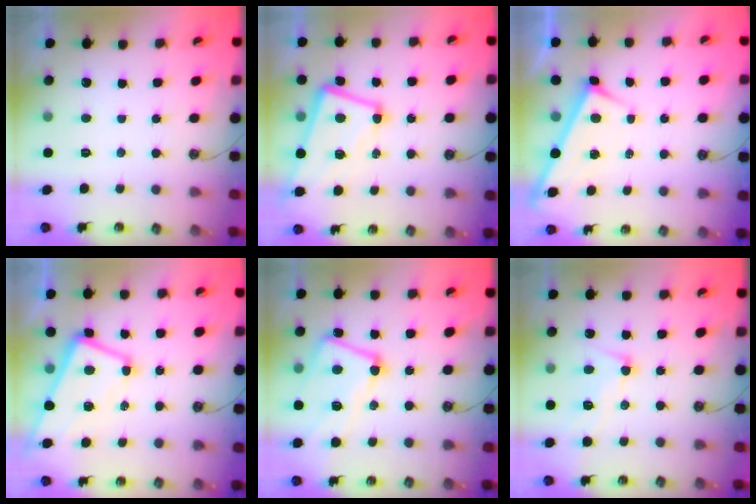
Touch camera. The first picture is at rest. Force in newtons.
{"total": 6.5, "press": 6.2, "slide": 2.0}
{"total": 3.1, "press": 3.1, "slide": 0.2}
{"total": 1.2, "press": 0.9, "slide": 0.9}
{"total": 7.6, "press": 7.4, "slide": 1.4}
{"total": 6.3, "press": 6.2, "slide": 0.6}